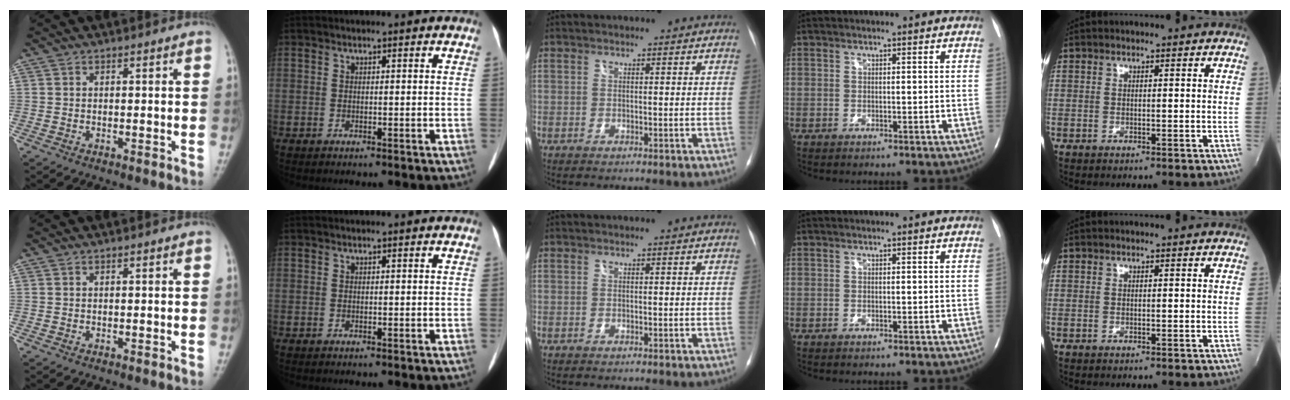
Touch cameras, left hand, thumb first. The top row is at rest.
{}